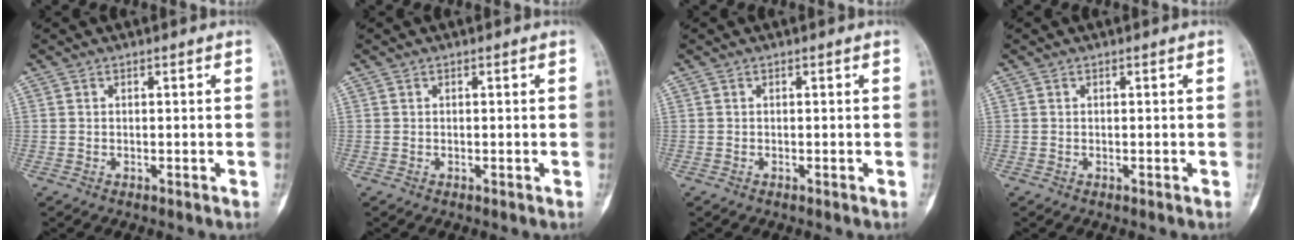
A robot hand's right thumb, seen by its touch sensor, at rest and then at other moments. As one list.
[{"total": 0.0}, {"total": 0.0}, {"total": 0.0}]